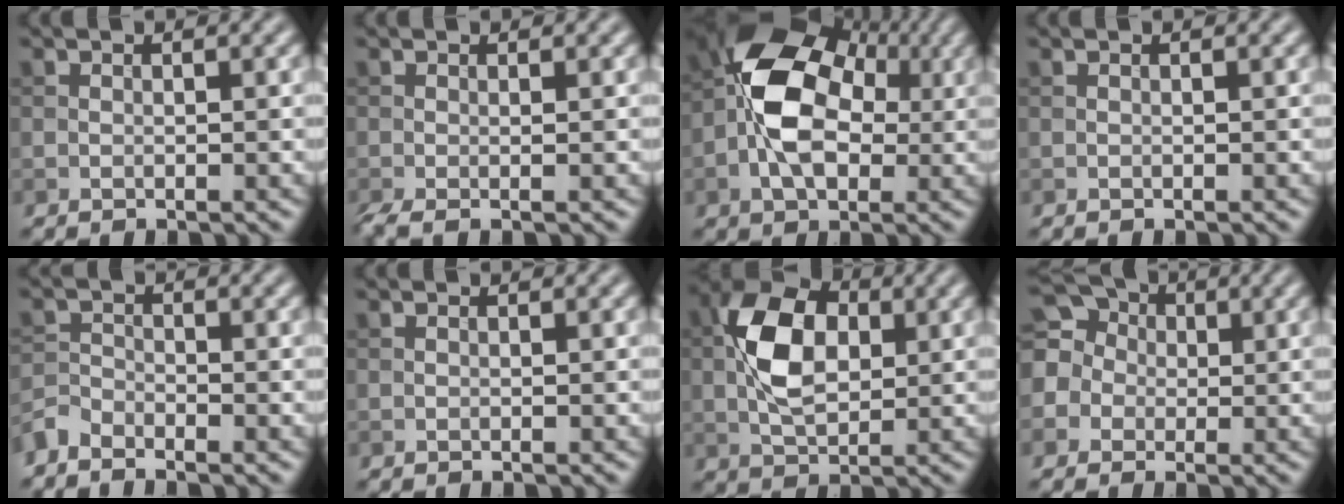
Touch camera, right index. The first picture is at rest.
{"total": 2.1, "force": [-0.7, 0.5, 1.9], "torque": [-0.037, -0.009, -0.020]}
{"total": 9.8, "force": [-0.2, 6.6, 7.1], "torque": [-0.129, 0.016, -0.017]}
{"total": 0.0}
{"total": 2.2, "force": [-2.0, 0.8, 0.4], "torque": [-0.010, 0.000, -0.053]}
{"total": 0.0}
{"total": 8.1, "force": [1.0, 5.0, 6.3], "torque": [-0.122, 0.009, 0.010]}
{"total": 7.8, "force": [0.8, 7.2, 2.9], "torque": [-0.081, 0.042, -0.032]}